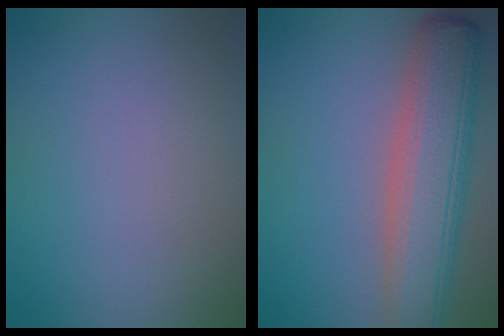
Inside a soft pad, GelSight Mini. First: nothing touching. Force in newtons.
{"total": 8.2, "press": 8.1, "slide": 0.5}